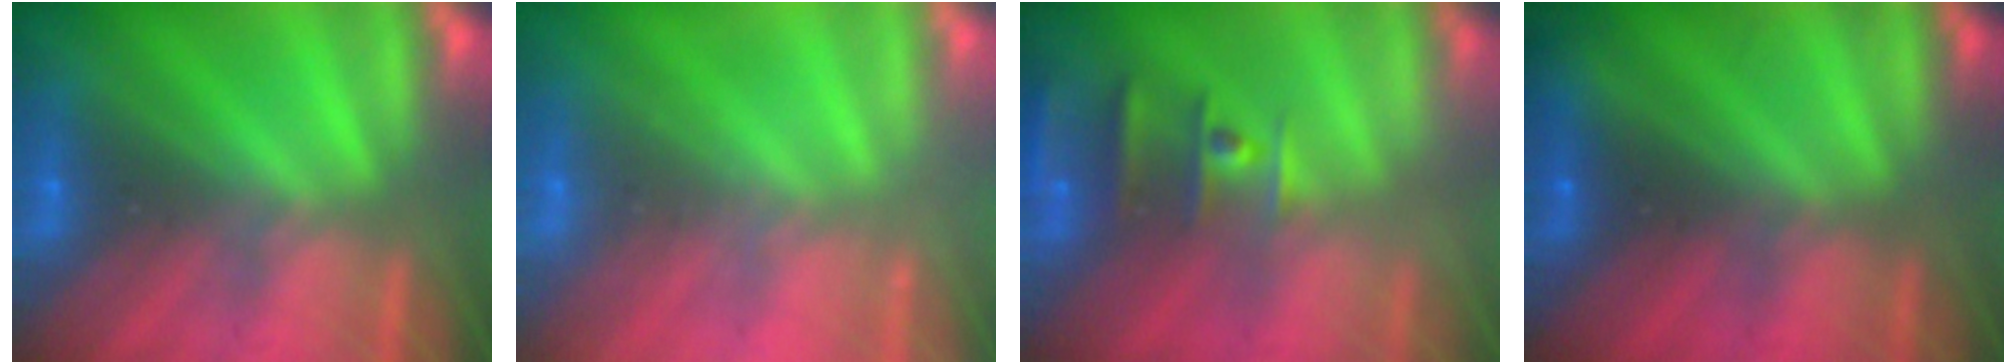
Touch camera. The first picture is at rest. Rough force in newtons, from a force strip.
{"total": 2.4}
{"total": 2.4}
{"total": 1.7}